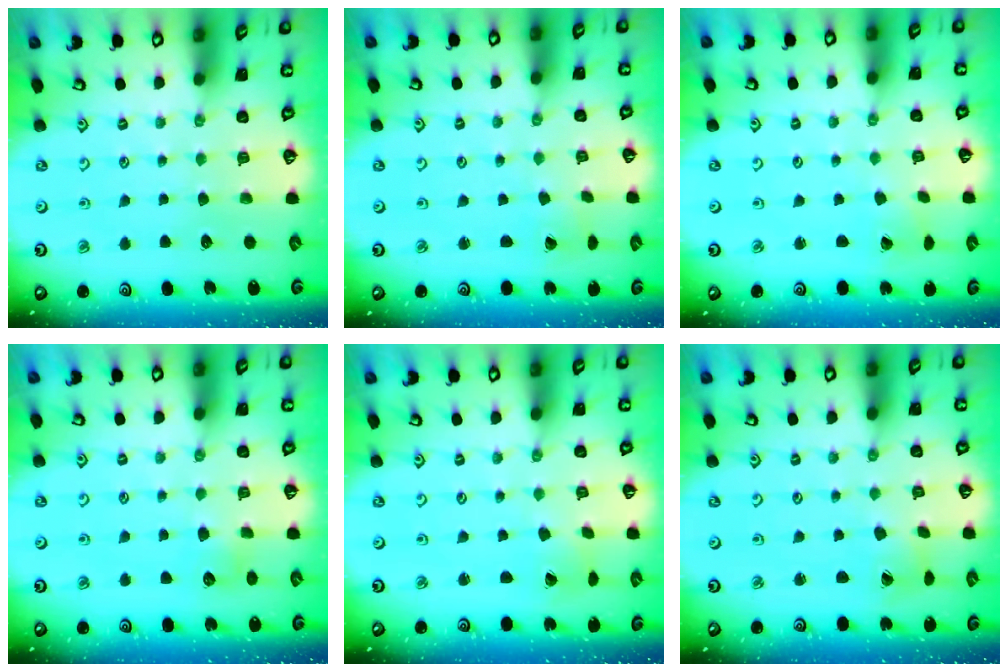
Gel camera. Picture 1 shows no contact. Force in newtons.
{"total": 1.9, "press": 1.9, "slide": 0.0}
{"total": 1.6, "press": 1.5, "slide": 0.4}
{"total": 4.2, "press": 4.2, "slide": 0.4}
{"total": 1.2, "press": 1.2, "slide": 0.2}
{"total": 2.4, "press": 2.4, "slide": 0.3}